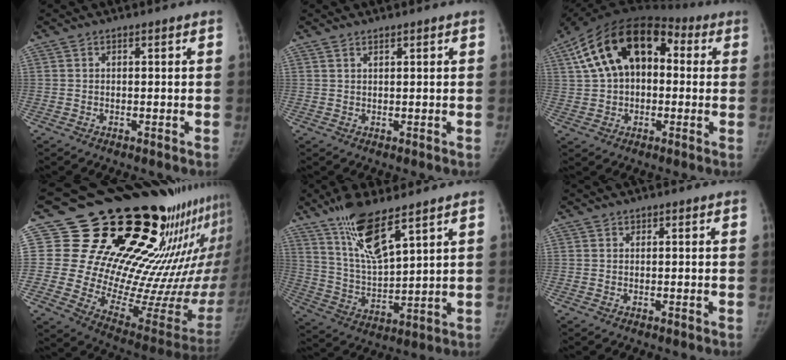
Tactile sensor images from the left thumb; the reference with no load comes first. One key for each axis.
{"total": 0.9, "fx": 0.7, "fy": 0.0, "fz": 0.4, "tx": -0.009, "ty": 0.000, "tz": 0.017}
{"total": 18.8, "fx": 4.1, "fy": 12.1, "fz": 13.8, "tx": -0.222, "ty": 0.032, "tz": 0.054}
{"total": 30.4, "fx": 21.0, "fy": 10.0, "fz": 19.5, "tx": -0.228, "ty": -0.146, "tz": 0.301}
{"total": 12.6, "fx": 8.6, "fy": 2.7, "fz": 8.9, "tx": -0.165, "ty": -0.047, "tz": 0.178}
{"total": 0.0}